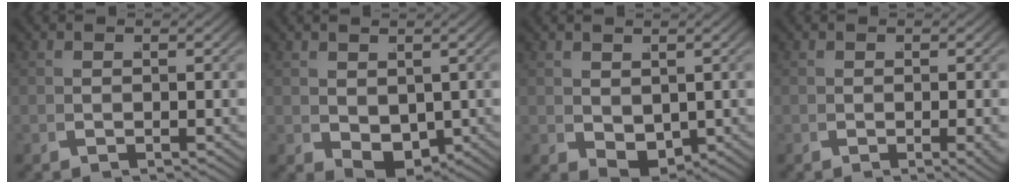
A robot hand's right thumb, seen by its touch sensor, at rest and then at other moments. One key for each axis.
{"total": 3.6, "fx": 0.2, "fy": 2.5, "fz": 2.7, "tx": -0.054, "ty": -0.026, "tz": 0.026}
{"total": 3.1, "fx": 0.4, "fy": 2.1, "fz": 2.2, "tx": -0.043, "ty": -0.022, "tz": 0.029}
{"total": 1.6, "fx": -0.3, "fy": 0.4, "fz": 1.6, "tx": -0.024, "ty": -0.001, "tz": -0.003}